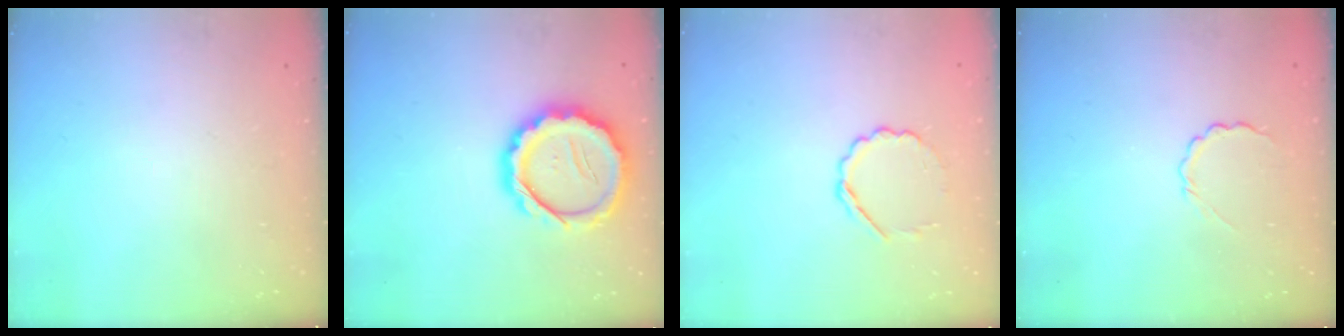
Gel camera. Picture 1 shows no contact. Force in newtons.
{"total": 15.6, "press": 15.4, "slide": 2.5}
{"total": 4.4, "press": 4.2, "slide": 1.5}
{"total": 3.8, "press": 3.6, "slide": 1.1}